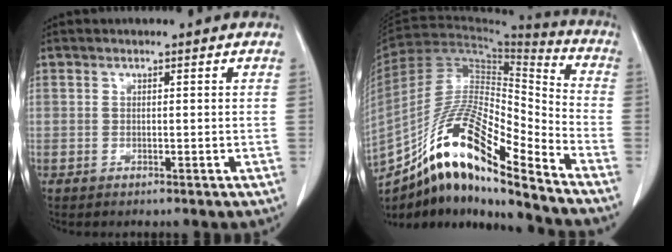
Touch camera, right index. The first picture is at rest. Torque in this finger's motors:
{"motor_torque": [1.11, -1.03, 0.41, 0.21]}